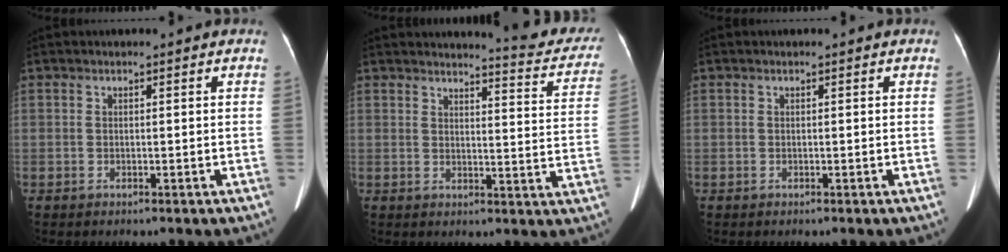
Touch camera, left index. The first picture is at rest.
{"total": 10.7, "force": [10.3, 1.0, 2.6], "torque": [-0.014, -0.051, 0.098]}
{"total": 0.0}